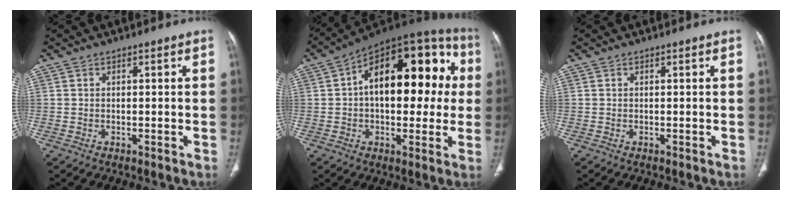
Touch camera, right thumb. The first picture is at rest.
{"total": 23.7, "force": [3.1, 12.8, 19.7], "torque": [-0.243, 0.044, 0.034]}
{"total": 0.0}